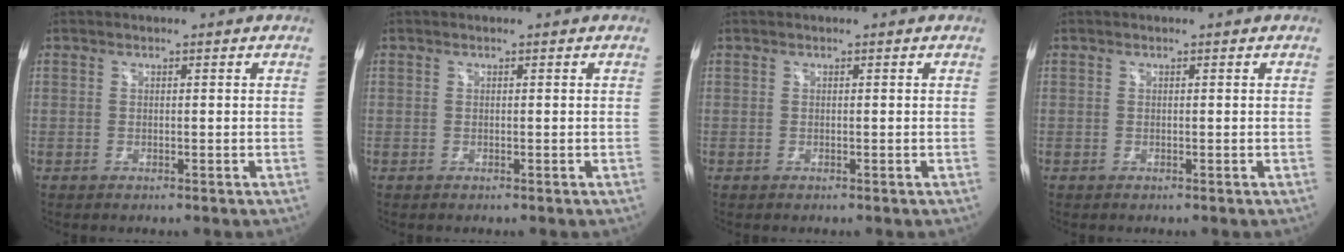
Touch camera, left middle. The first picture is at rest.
{"total": 0.0}
{"total": 0.0}
{"total": 0.0}